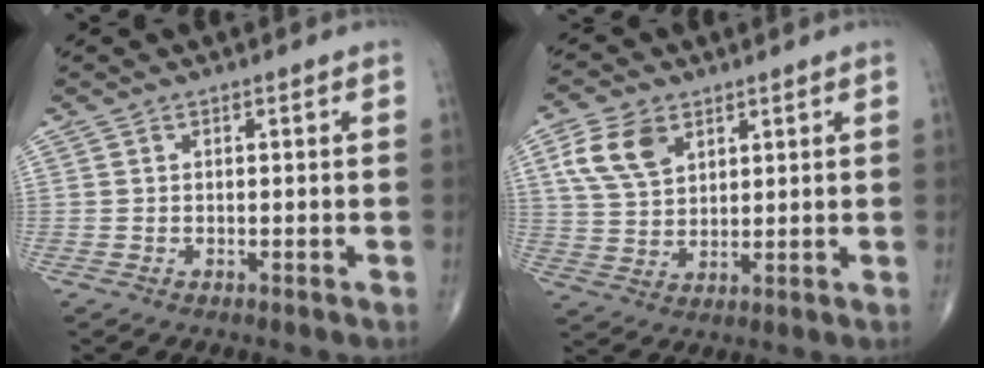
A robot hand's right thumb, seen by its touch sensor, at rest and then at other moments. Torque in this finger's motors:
{"motor_torque": [-0.94, 1.22, 0.80, 0.45, 0.08]}